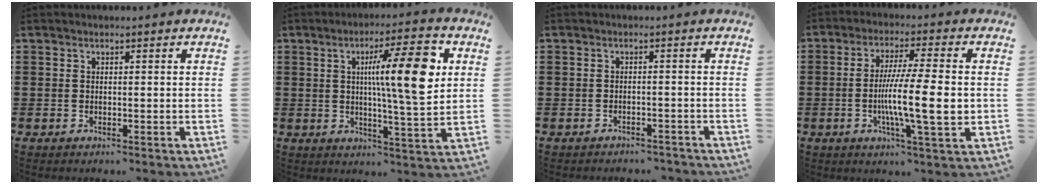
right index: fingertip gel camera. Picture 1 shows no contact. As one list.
[{"total": 12.4, "force": [3.4, 1.7, 11.9], "torque": [-0.195, 0.000, 0.043]}, {"total": 1.6, "force": [-1.6, 0.3, 0.1], "torque": [-0.008, -0.001, -0.034]}, {"total": 11.7, "force": [-1.4, 1.4, 11.5], "torque": [-0.201, -0.012, -0.027]}]